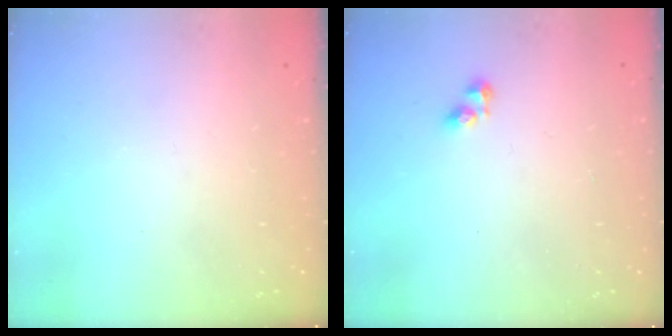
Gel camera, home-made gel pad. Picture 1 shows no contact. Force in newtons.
{"total": 2.8, "press": 2.8, "slide": 0.4}